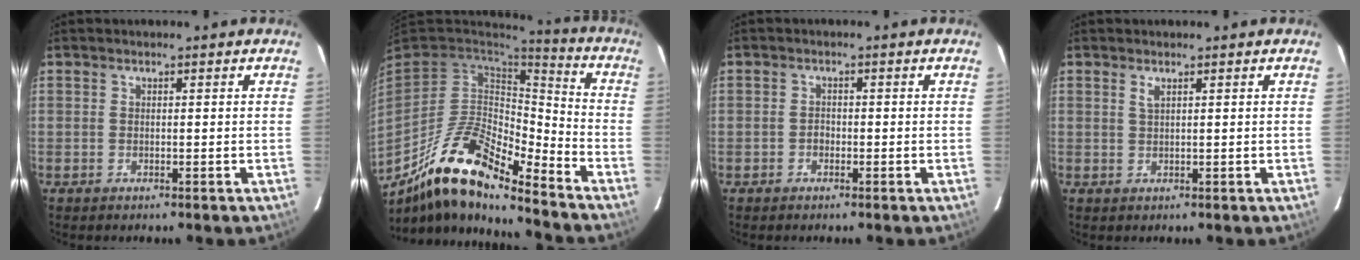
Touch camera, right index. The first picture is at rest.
{"total": 17.5, "force": [-12.4, 4.8, 11.4], "torque": [-0.214, -0.013, -0.237]}
{"total": 1.3, "force": [-0.7, 1.1, 0.4], "torque": [-0.006, 0.003, -0.011]}
{"total": 1.1, "force": [0.6, 0.2, 0.8], "torque": [-0.017, 0.002, 0.012]}